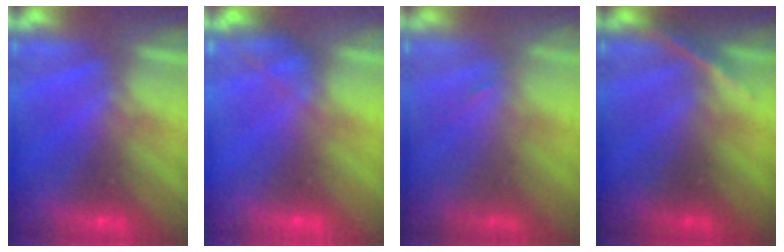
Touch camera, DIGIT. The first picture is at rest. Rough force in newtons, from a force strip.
{"total": 1.7}
{"total": 1.1}
{"total": 3.0}